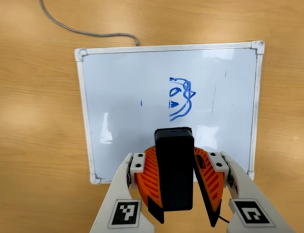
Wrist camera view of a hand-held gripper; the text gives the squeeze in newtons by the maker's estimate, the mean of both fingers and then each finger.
{"total": 7.9, "left": 8.9, "right": 7.0}